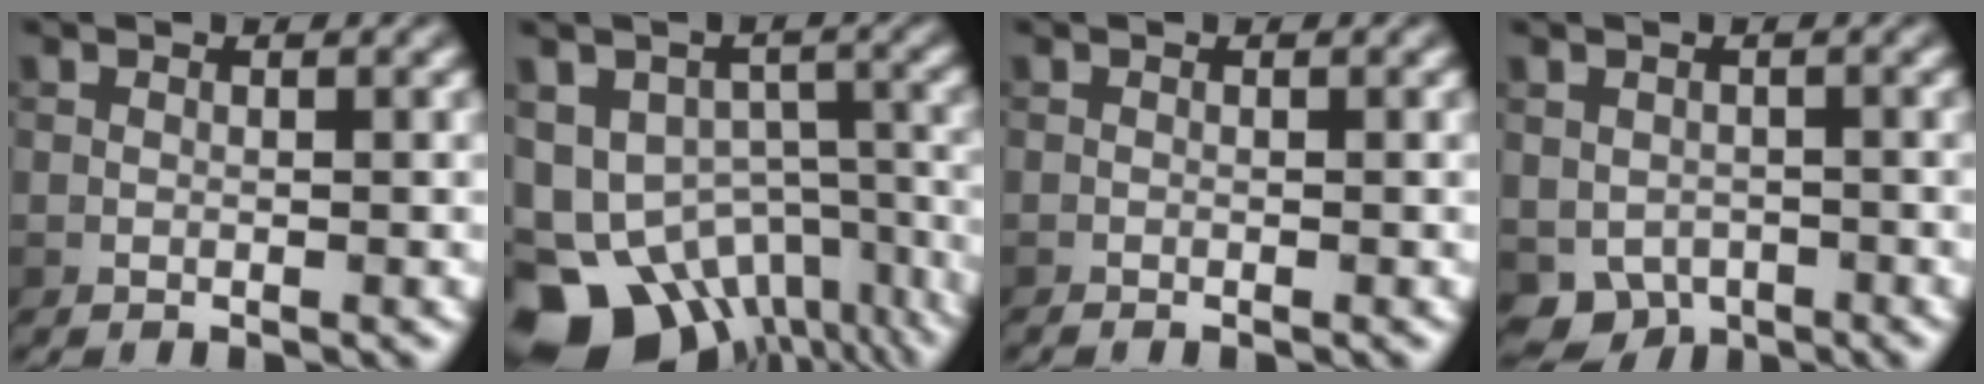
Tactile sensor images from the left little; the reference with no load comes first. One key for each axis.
{"total": 16.7, "fx": -10.0, "fy": 11.2, "fz": 7.5, "tx": -0.139, "ty": -0.054, "tz": -0.111}
{"total": 0.0}
{"total": 3.7, "fx": -1.6, "fy": 2.9, "fz": 1.6, "tx": -0.028, "ty": -0.015, "tz": -0.019}